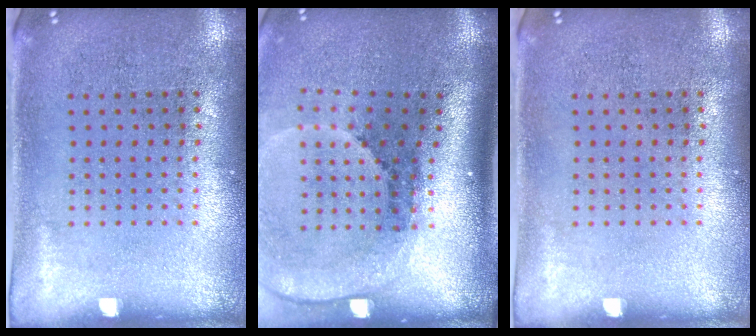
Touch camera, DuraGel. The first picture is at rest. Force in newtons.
{"total": 2.6, "press": 1.8, "slide": 1.9}
{"total": 0.0}